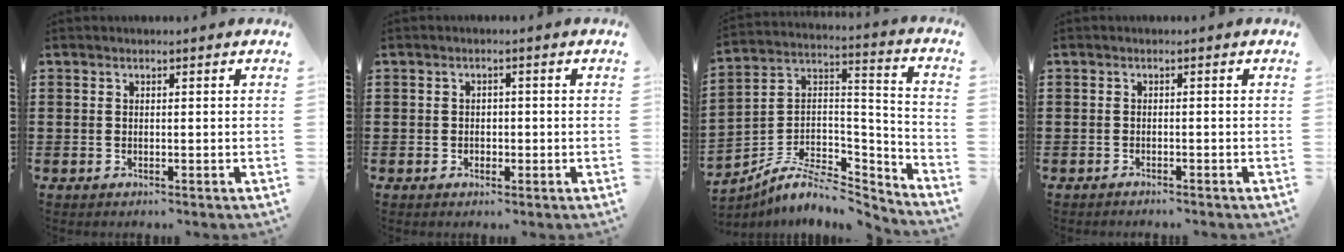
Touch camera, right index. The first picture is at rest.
{"total": 1.3, "force": [-0.3, 1.0, 0.6], "torque": [-0.014, 0.002, -0.007]}
{"total": 7.3, "force": [-5.2, 3.5, 3.6], "torque": [-0.074, 0.003, -0.102]}
{"total": 0.6, "force": [-0.6, 0.0, 0.0], "torque": [-0.003, 0.000, -0.012]}